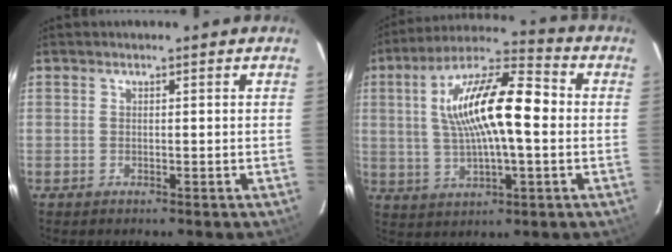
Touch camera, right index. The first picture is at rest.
{"total": 16.7, "force": [1.4, 5.0, 15.9], "torque": [-0.290, 0.020, 0.019]}